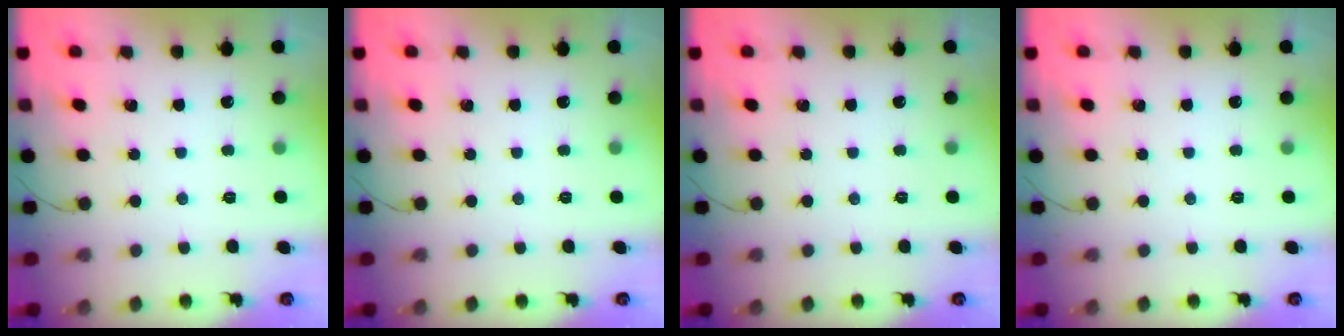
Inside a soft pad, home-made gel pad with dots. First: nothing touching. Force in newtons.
{"total": 0.0}
{"total": 0.0}
{"total": 0.0}